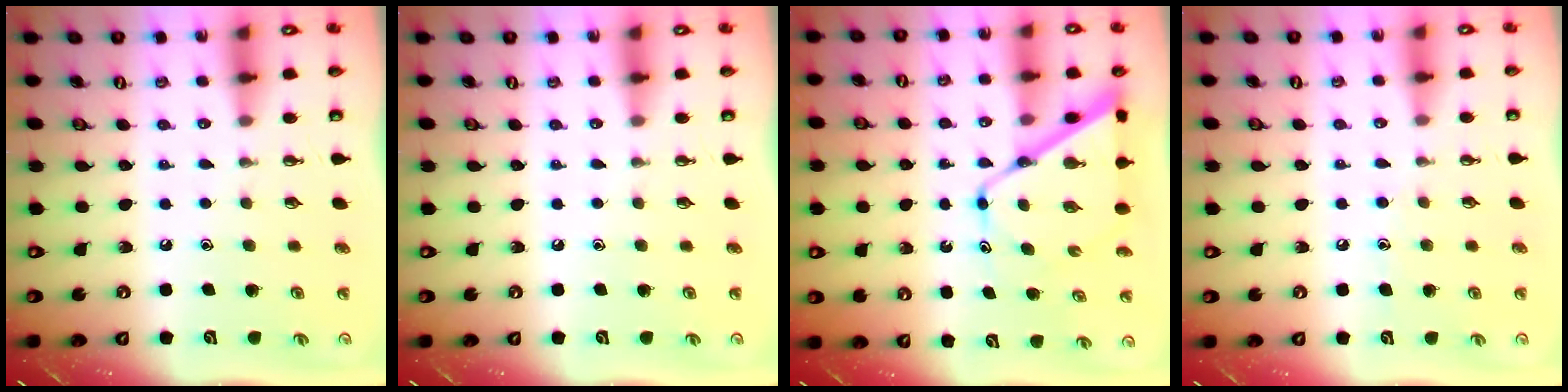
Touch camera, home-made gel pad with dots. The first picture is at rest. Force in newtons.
{"total": 0.0}
{"total": 11.7, "press": 11.6, "slide": 0.9}
{"total": 4.8, "press": 4.7, "slide": 0.5}